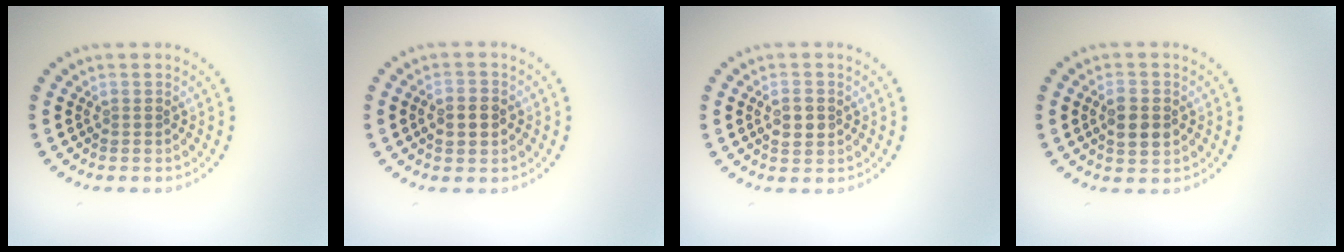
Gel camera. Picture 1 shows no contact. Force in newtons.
{"total": 3.1, "press": 3.1, "slide": 0.2}
{"total": 2.1, "press": 2.1, "slide": 0.3}
{"total": 2.7, "press": 2.7, "slide": 0.3}